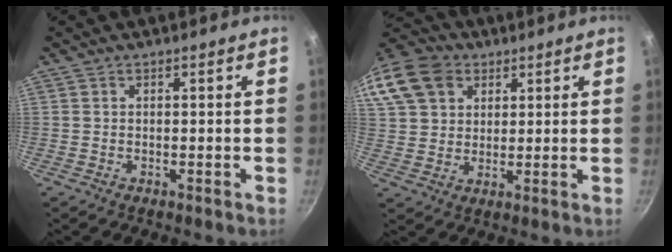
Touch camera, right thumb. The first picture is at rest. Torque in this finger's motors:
{"motor_torque": [-0.68, 0.49, 0.23, -0.10, 0.19]}